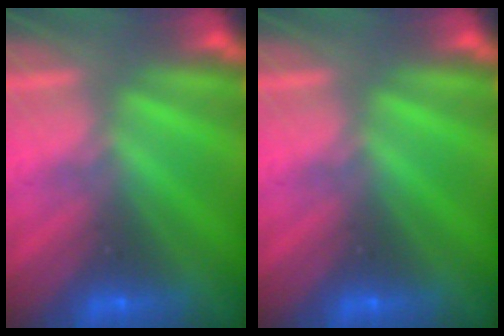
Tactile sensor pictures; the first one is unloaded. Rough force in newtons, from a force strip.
{"total": 0.0}